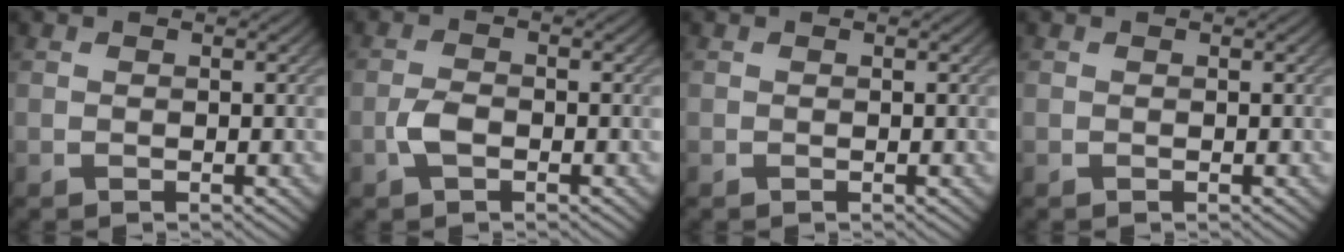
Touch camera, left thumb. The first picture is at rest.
{"total": 2.5, "force": [-1.1, 1.2, 1.9], "torque": [-0.040, 0.001, -0.026]}
{"total": 0.0}
{"total": 0.0}